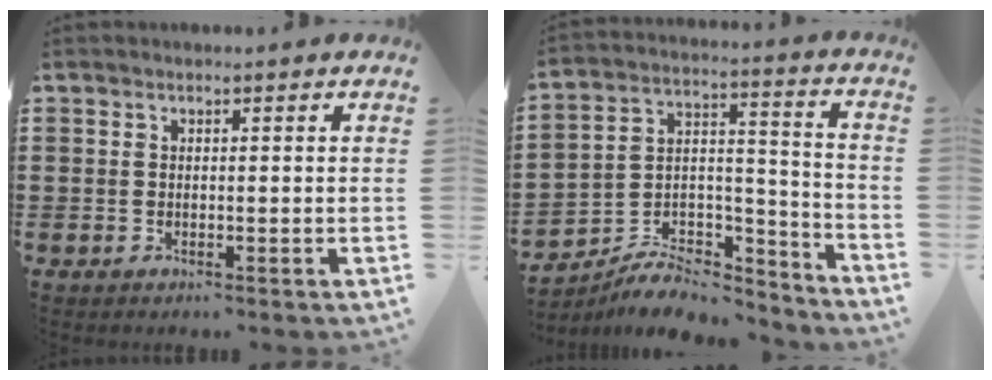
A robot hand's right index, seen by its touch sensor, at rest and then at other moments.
{"total": 8.0, "force": [-6.9, 3.3, 2.4], "torque": [-0.036, 0.024, -0.130]}